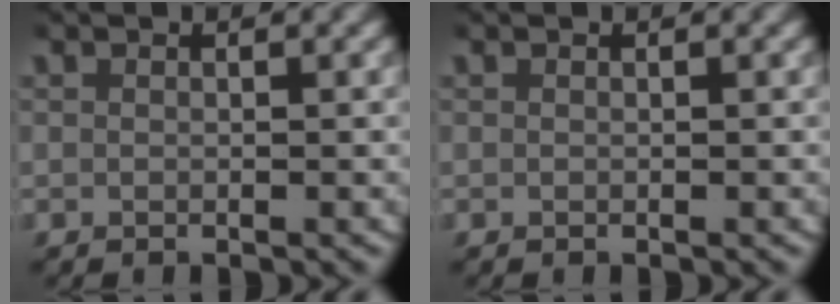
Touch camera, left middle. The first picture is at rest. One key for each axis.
{"total": 0.0}